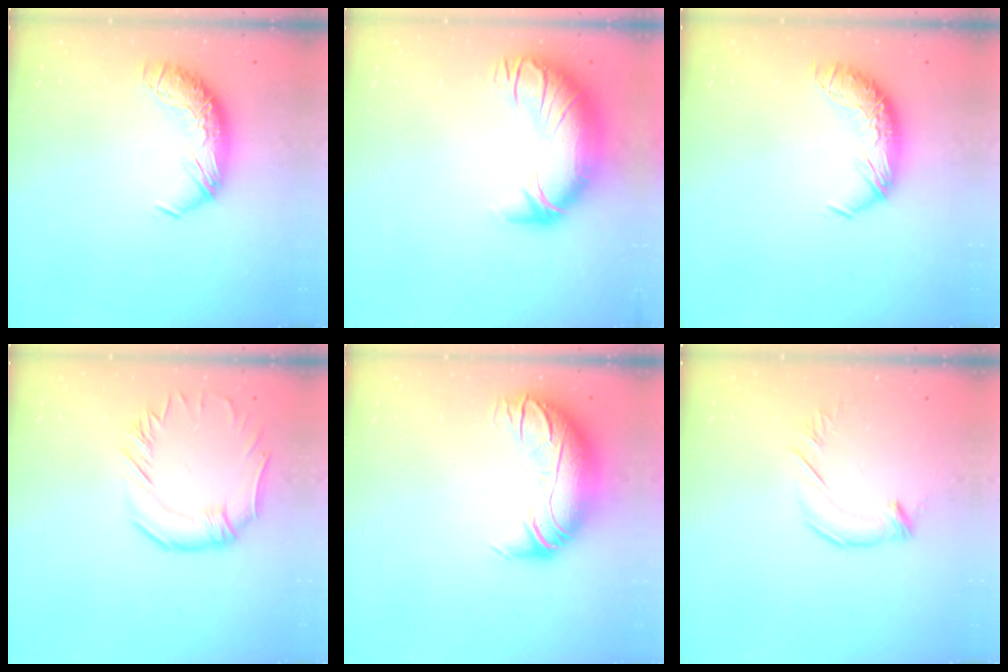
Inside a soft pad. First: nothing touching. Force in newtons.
{"total": 3.7, "press": 1.9, "slide": 3.1}
{"total": 0.0}
{"total": 1.0, "press": 0.5, "slide": 0.8}
{"total": 2.6, "press": 0.4, "slide": 2.6}
{"total": 2.9, "press": 2.9, "slide": 0.5}